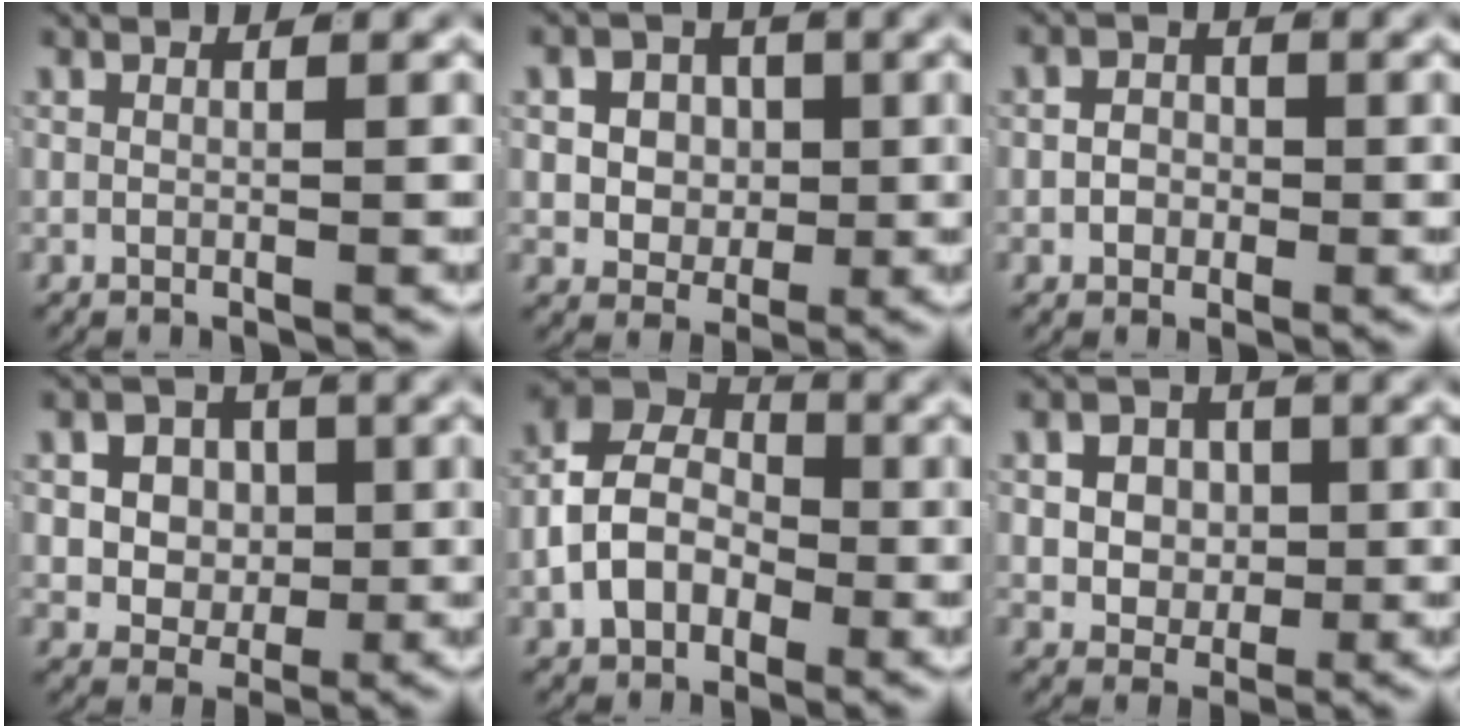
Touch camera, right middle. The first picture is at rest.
{"total": 5.8, "force": [-0.4, 5.2, 2.6], "torque": [-0.042, -0.017, -0.006]}
{"total": 1.7, "force": [-0.7, 1.4, 0.7], "torque": [0.003, -0.001, -0.016]}
{"total": 7.0, "force": [-0.8, 6.3, 2.9], "torque": [-0.054, -0.020, -0.015]}
{"total": 7.8, "force": [-0.5, 5.9, 5.0], "torque": [-0.086, 0.002, -0.018]}
{"total": 5.2, "force": [-0.2, 4.6, 2.4], "torque": [-0.037, -0.016, 0.000]}